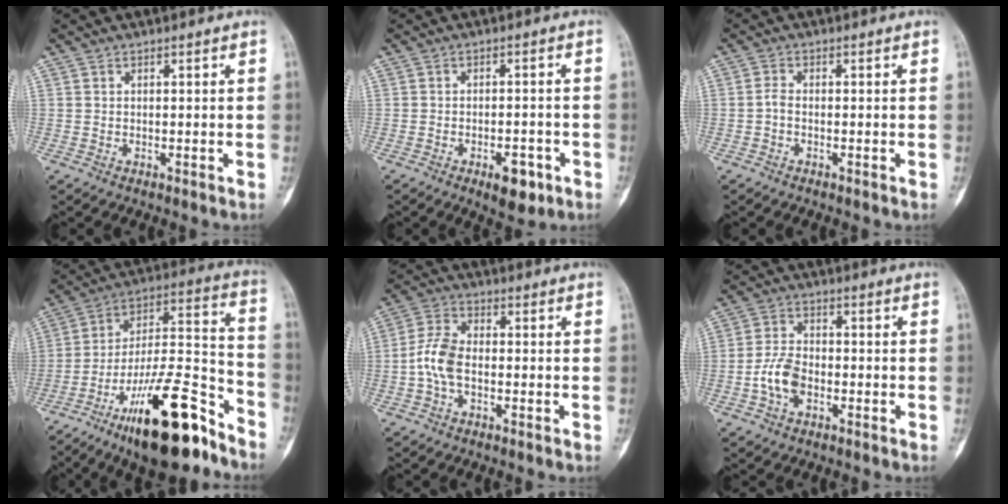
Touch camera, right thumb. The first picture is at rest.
{"total": 5.7, "force": [-2.8, 2.6, 4.3], "torque": [-0.046, 0.012, -0.034]}
{"total": 1.4, "force": [-0.6, 0.7, 1.1], "torque": [-0.022, 0.001, -0.017]}
{"total": 25.0, "force": [-15.7, 7.4, 18.0], "torque": [-0.267, 0.092, -0.256]}
{"total": 6.7, "force": [-1.4, 3.7, 5.4], "torque": [-0.119, 0.020, -0.035]}
{"total": 6.5, "force": [-2.2, 3.9, 4.7], "torque": [-0.091, 0.020, -0.047]}